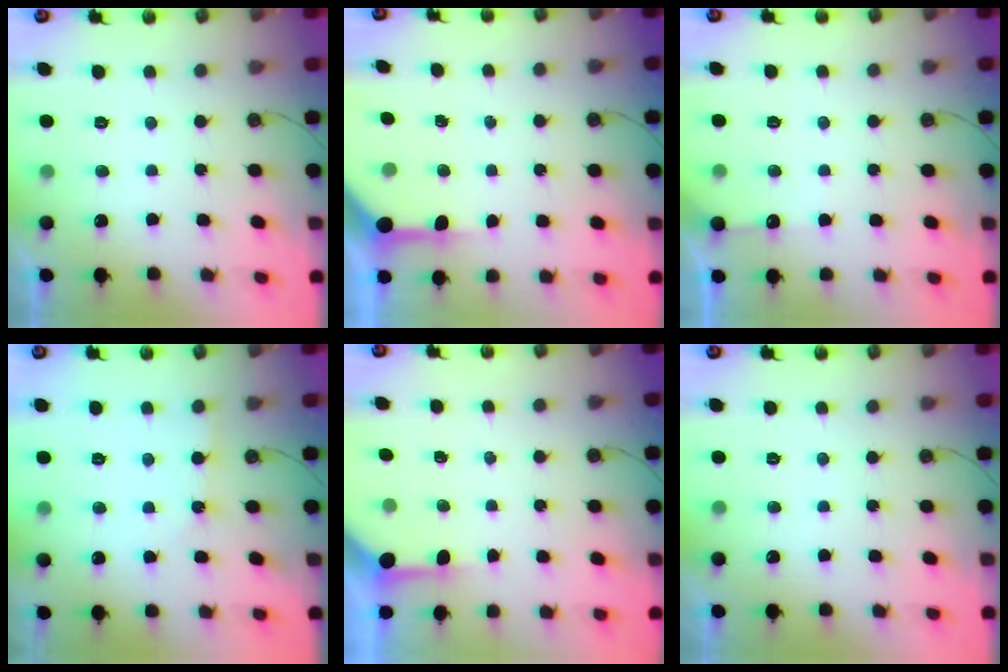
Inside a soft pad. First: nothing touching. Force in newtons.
{"total": 5.6, "press": 5.6, "slide": 0.4}
{"total": 2.9, "press": 2.8, "slide": 0.4}
{"total": 4.9, "press": 4.9, "slide": 0.5}
{"total": 3.5, "press": 3.5, "slide": 0.3}
{"total": 0.0}